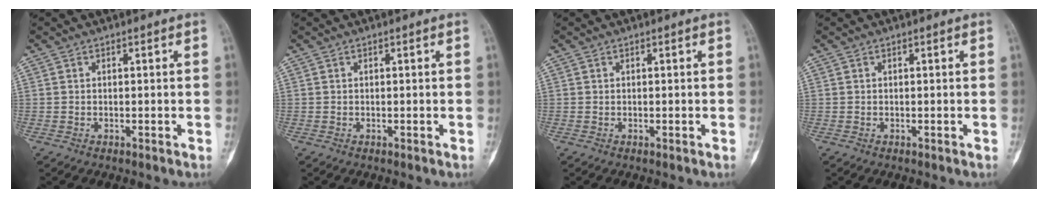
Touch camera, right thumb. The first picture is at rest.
{"total": 0.0}
{"total": 0.0}
{"total": 0.0}